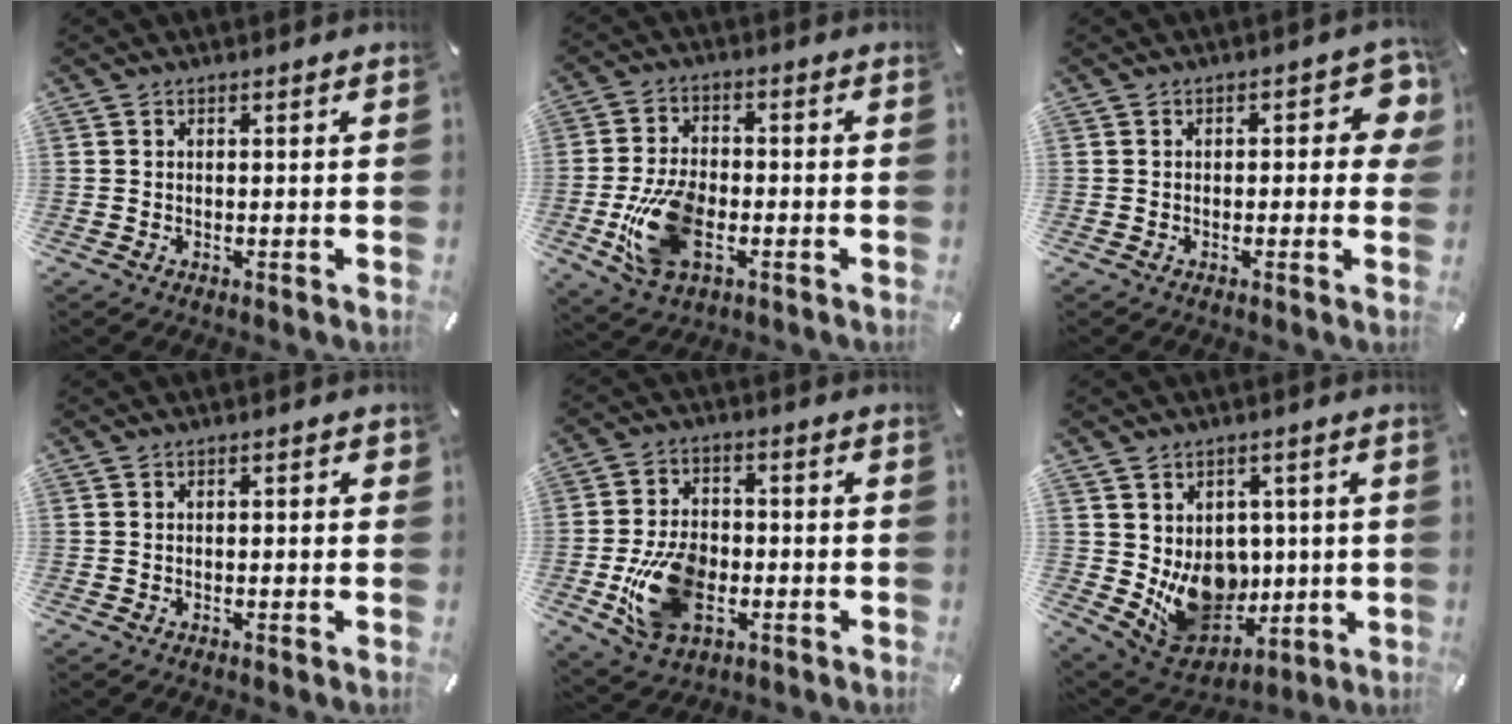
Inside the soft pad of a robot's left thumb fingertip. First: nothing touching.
{"total": 13.1, "force": [-3.7, 8.1, 9.6], "torque": [-0.198, 0.000, -0.063]}
{"total": 6.4, "force": [0.9, 3.1, 5.6], "torque": [-0.065, 0.001, 0.009]}
{"total": 0.8, "force": [-0.2, 0.4, 0.7], "torque": [-0.011, 0.003, -0.006]}
{"total": 14.4, "force": [-3.6, 10.0, 9.8], "torque": [-0.197, 0.002, -0.062]}
{"total": 12.4, "force": [-0.2, 11.3, 5.3], "torque": [-0.079, -0.027, 0.014]}